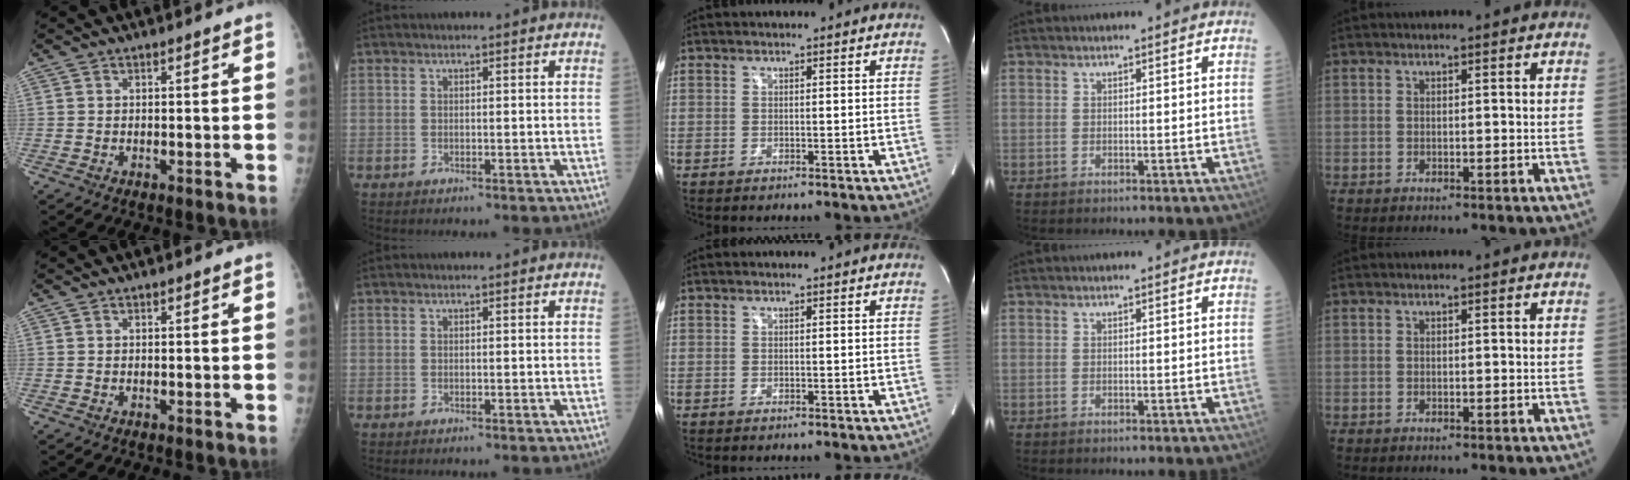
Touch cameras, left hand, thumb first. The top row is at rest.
{}